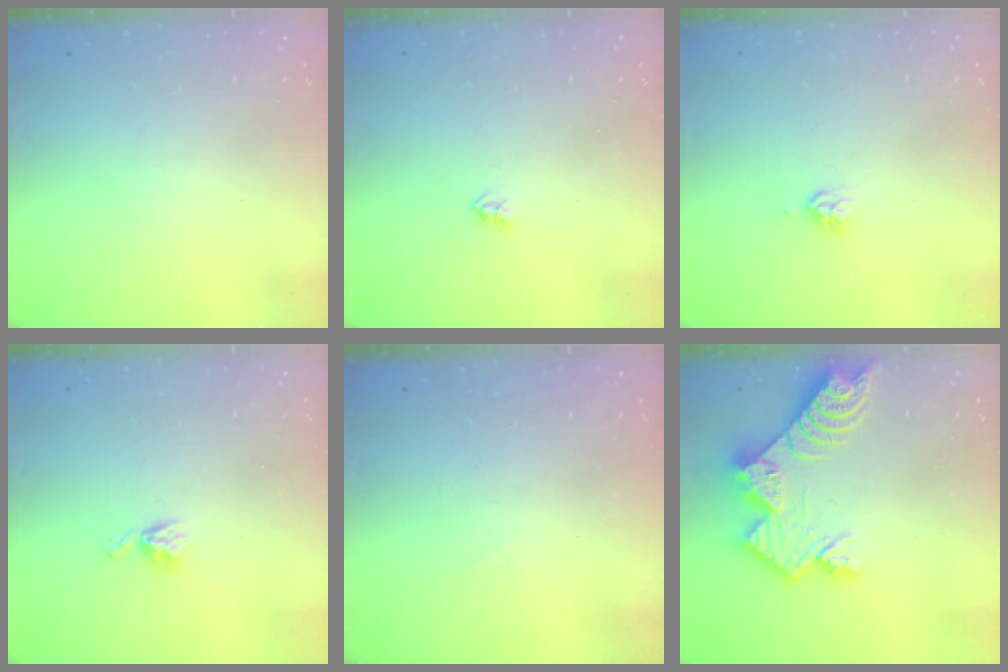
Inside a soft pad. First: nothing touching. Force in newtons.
{"total": 2.1, "press": 2.1, "slide": 0.4}
{"total": 3.9, "press": 3.9, "slide": 0.5}
{"total": 5.5, "press": 5.5, "slide": 0.7}
{"total": 2.0, "press": 1.9, "slide": 0.8}
{"total": 12.7, "press": 12.7, "slide": 1.1}